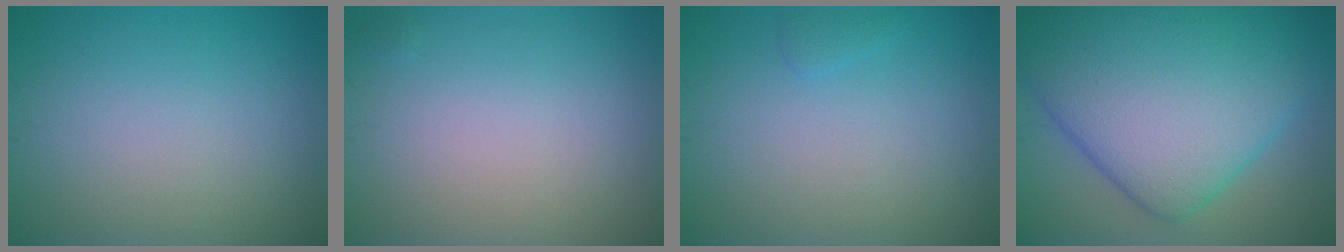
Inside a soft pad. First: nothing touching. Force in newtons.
{"total": 0.0}
{"total": 0.7, "press": 0.7, "slide": 0.1}
{"total": 15.0, "press": 15.0, "slide": 0.1}